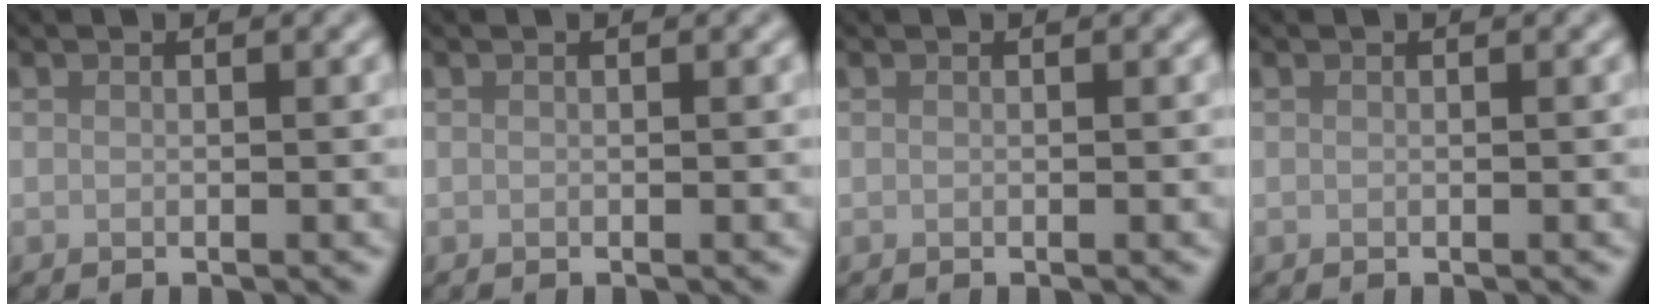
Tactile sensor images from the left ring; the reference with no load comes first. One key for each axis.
{"total": 0.0}
{"total": 0.0}
{"total": 0.0}